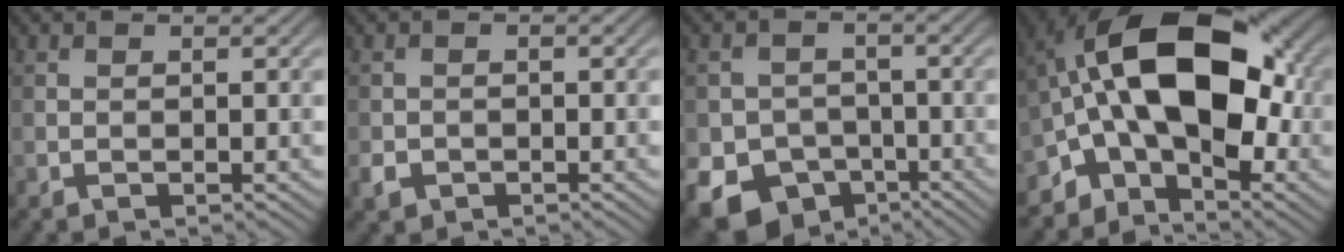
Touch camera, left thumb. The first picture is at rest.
{"total": 1.8, "force": [-1.0, 1.3, 0.7], "torque": [-0.015, -0.004, -0.022]}
{"total": 10.6, "force": [-5.6, 8.3, 3.4], "torque": [-0.066, -0.039, -0.111]}
{"total": 13.9, "force": [-1.9, 8.3, 11.0], "torque": [-0.157, 0.020, -0.052]}